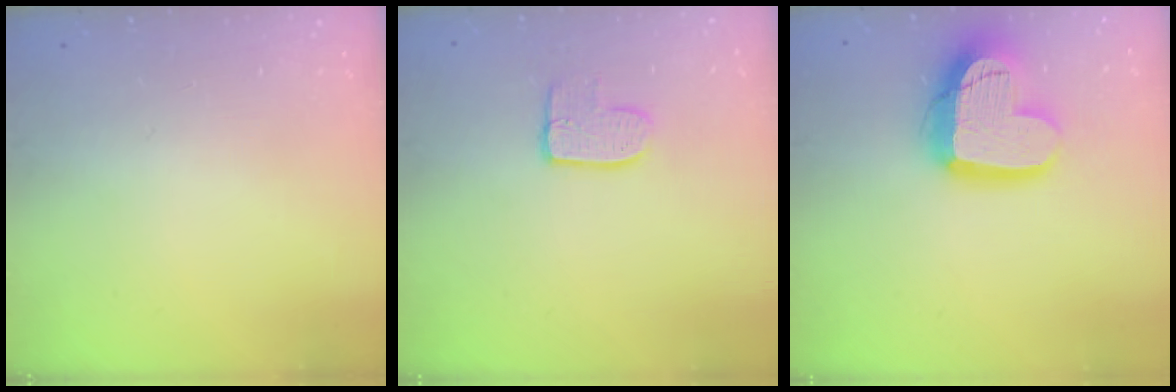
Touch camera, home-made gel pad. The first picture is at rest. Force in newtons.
{"total": 7.9, "press": 7.9, "slide": 0.5}
{"total": 17.4, "press": 17.4, "slide": 1.4}